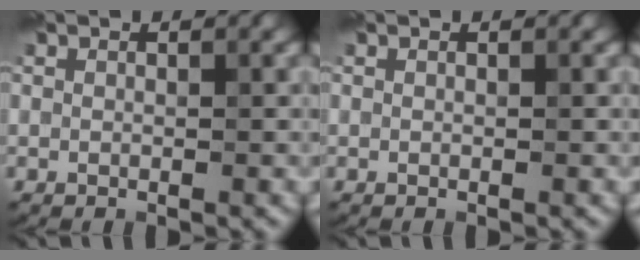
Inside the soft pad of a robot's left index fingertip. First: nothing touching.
{"total": 0.0}